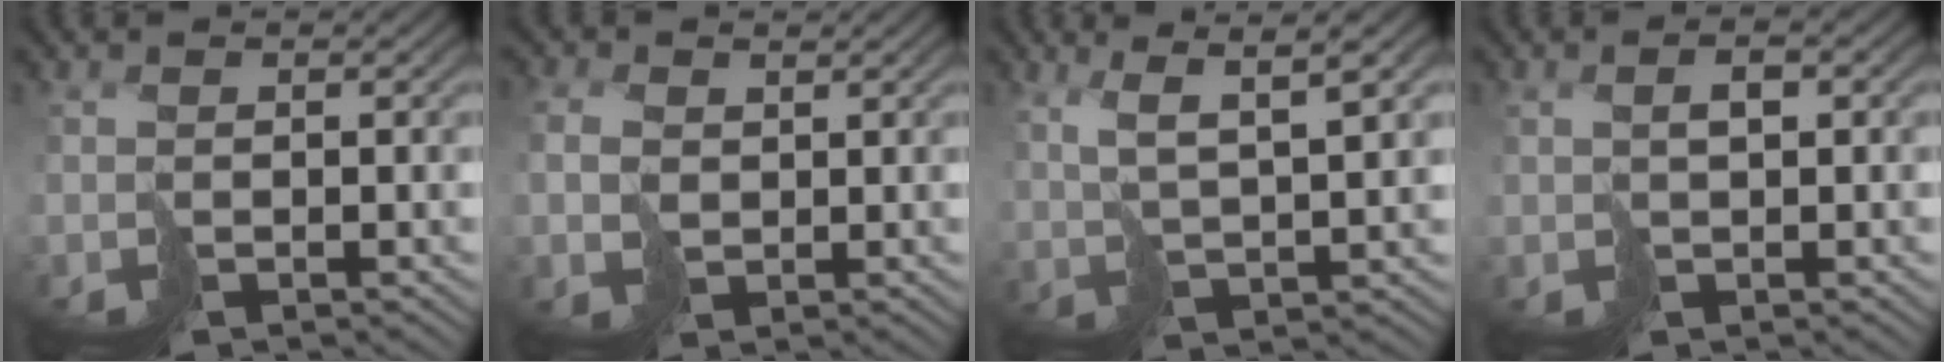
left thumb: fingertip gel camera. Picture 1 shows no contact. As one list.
[{"total": 2.9, "force": [0.6, 2.3, 1.5], "torque": [-0.052, 0.002, 0.015]}, {"total": 7.0, "force": [4.0, 1.4, 5.5], "torque": [-0.100, 0.013, 0.080]}, {"total": 1.7, "force": [0.6, 0.6, 1.5], "torque": [-0.028, 0.005, 0.013]}]